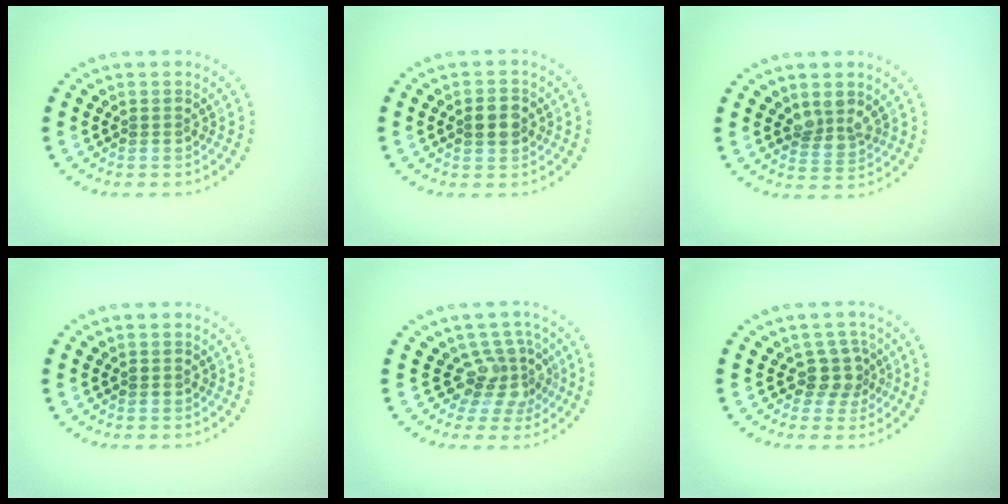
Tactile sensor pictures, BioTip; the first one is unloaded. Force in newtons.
{"total": 2.8, "press": 2.8, "slide": 0.1}
{"total": 2.3, "press": 2.0, "slide": 1.0}
{"total": 0.8, "press": 0.8, "slide": 0.2}
{"total": 3.4, "press": 2.5, "slide": 2.3}
{"total": 2.4, "press": 1.9, "slide": 1.5}